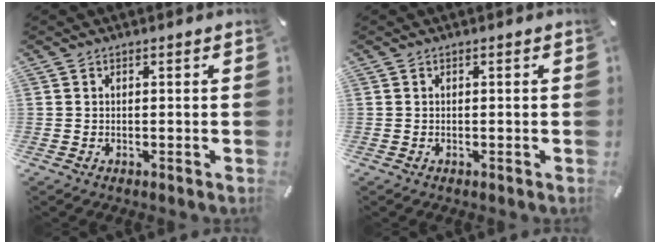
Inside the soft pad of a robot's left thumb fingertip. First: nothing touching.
{"total": 0.0}